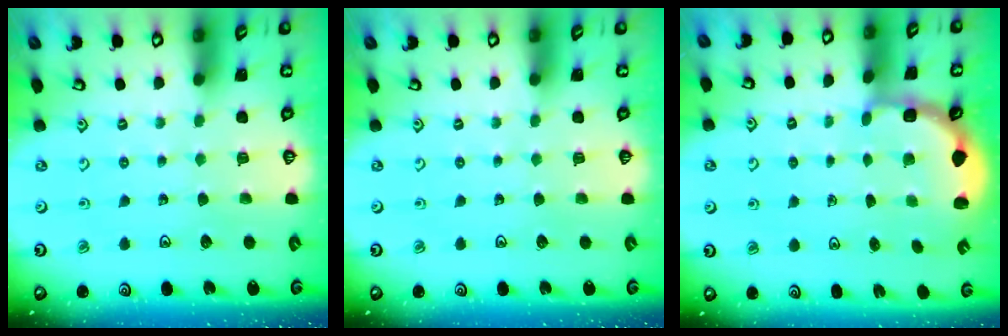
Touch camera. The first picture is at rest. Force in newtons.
{"total": 0.0}
{"total": 2.9, "press": 2.5, "slide": 1.4}